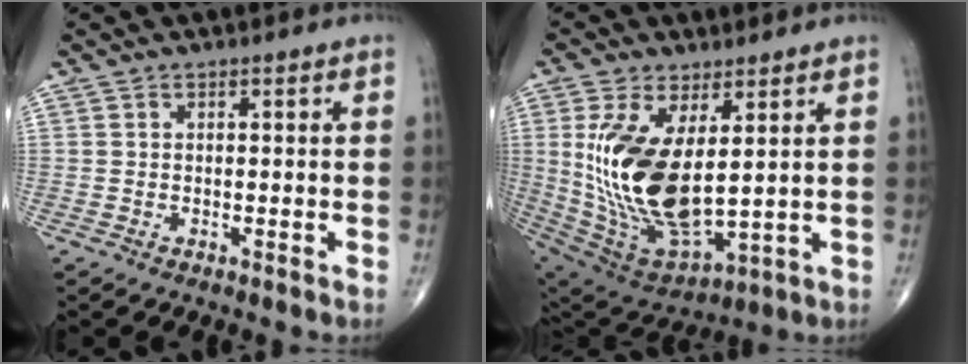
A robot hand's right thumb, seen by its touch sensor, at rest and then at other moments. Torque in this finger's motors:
{"motor_torque": [1.67, 3.34, 2.17, 0.49, 0.24]}